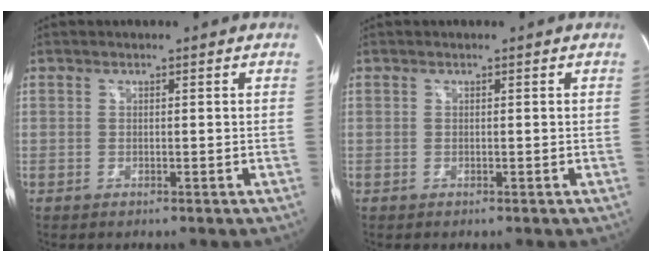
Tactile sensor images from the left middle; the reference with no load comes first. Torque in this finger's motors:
{"motor_torque": [-0.17, -0.16, 0.11, 0.01]}